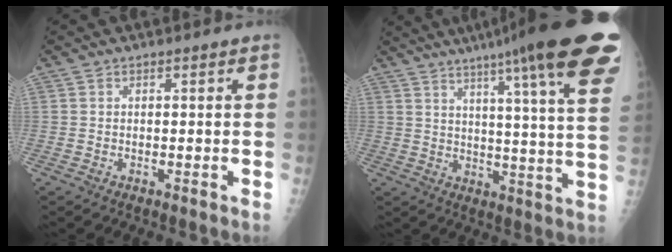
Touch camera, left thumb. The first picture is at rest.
{"total": 25.5, "force": [17.0, 1.9, 19.0], "torque": [-0.243, -0.064, 0.215]}